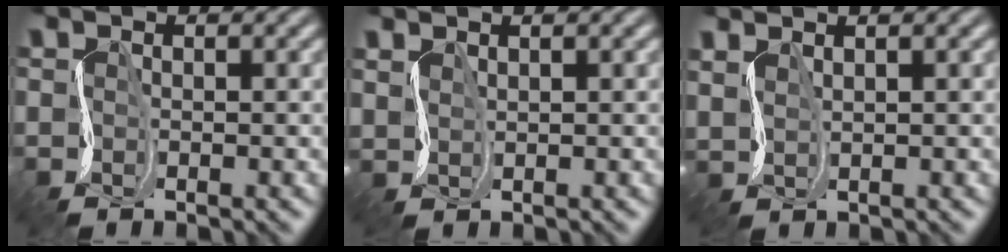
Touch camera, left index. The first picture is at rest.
{"total": 2.1, "force": [1.7, 0.7, 1.1], "torque": [-0.023, 0.004, 0.024]}
{"total": 3.1, "force": [2.3, 1.2, 1.8], "torque": [-0.043, 0.015, 0.035]}